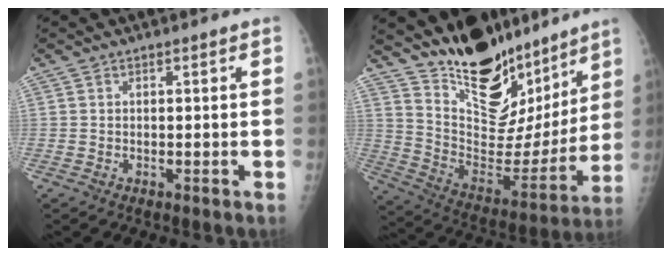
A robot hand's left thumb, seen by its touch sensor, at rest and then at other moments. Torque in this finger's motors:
{"motor_torque": [0.42, 0.36, 1.17, -1.20, 0.05]}